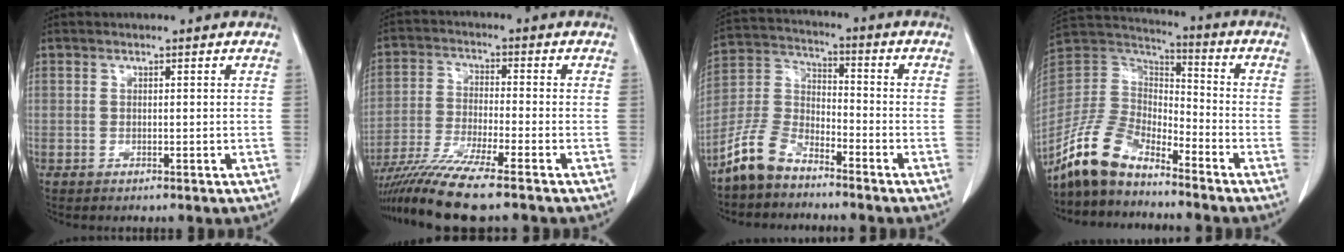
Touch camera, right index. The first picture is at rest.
{"total": 11.4, "force": [-9.1, -1.0, 6.8], "torque": [-0.123, -0.032, -0.157]}
{"total": 8.2, "force": [-6.6, 3.6, 3.2], "torque": [-0.083, 0.010, -0.139]}
{"total": 11.6, "force": [-9.5, 4.3, 5.1], "torque": [-0.120, 0.021, -0.191]}